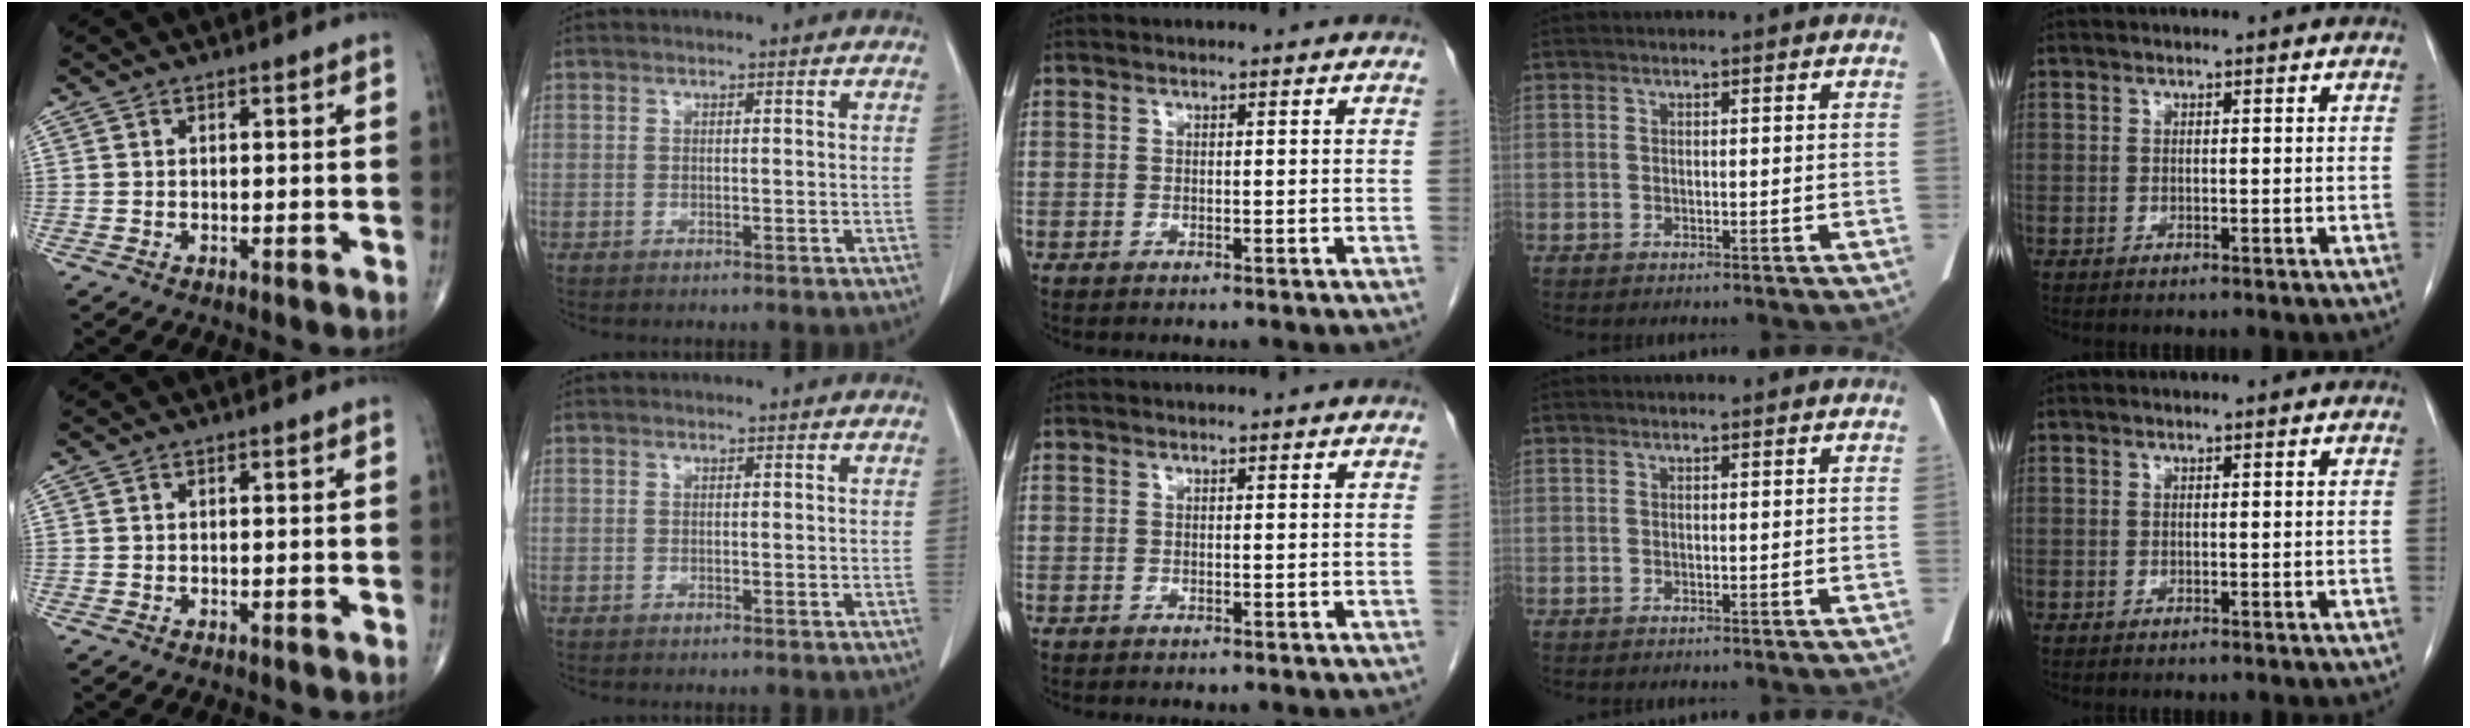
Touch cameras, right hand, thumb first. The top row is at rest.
{}